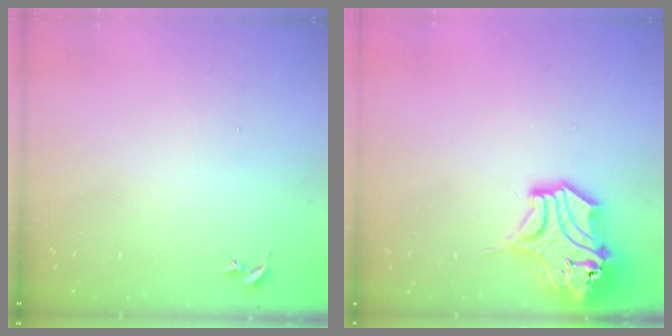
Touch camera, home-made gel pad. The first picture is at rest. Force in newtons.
{"total": 15.4, "press": 15.3, "slide": 2.2}